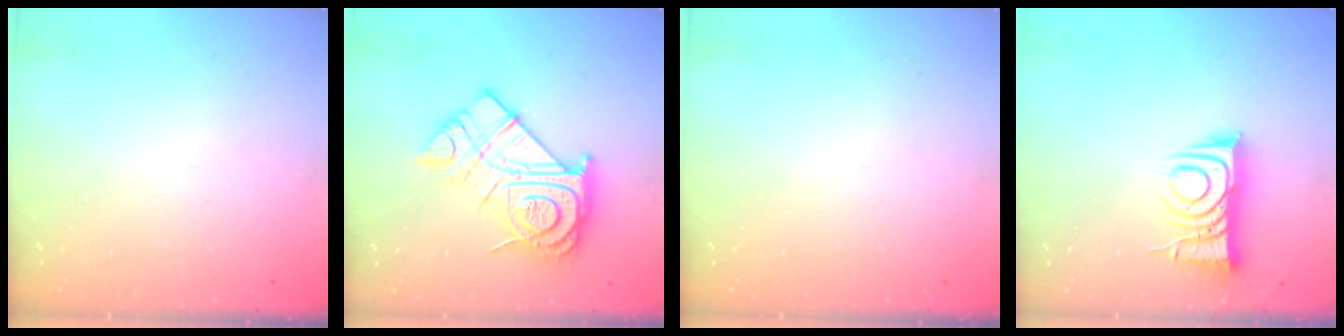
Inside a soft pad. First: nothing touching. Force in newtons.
{"total": 18.9, "press": 18.9, "slide": 1.5}
{"total": 0.0}
{"total": 9.8, "press": 9.7, "slide": 1.0}